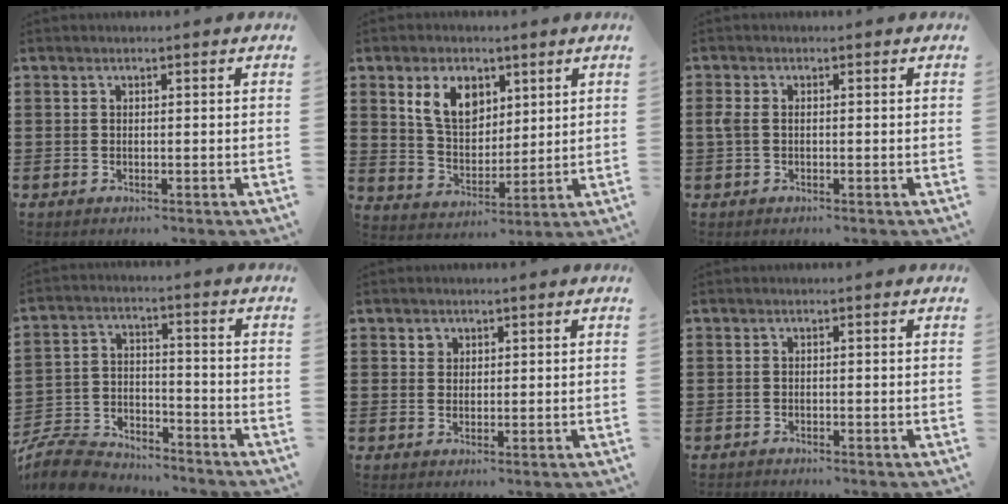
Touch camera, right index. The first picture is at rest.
{"total": 7.6, "force": [3.6, 5.0, 4.5], "torque": [-0.102, 0.014, 0.064]}
{"total": 1.7, "force": [0.1, 1.1, 1.3], "torque": [-0.043, 0.001, -0.004]}
{"total": 8.7, "force": [-8.3, 2.1, 1.5], "torque": [-0.046, 0.020, -0.168]}
{"total": 1.4, "force": [0.8, 1.1, 0.1], "torque": [-0.007, 0.004, 0.017]}
{"total": 0.6, "force": [-0.6, 0.0, -0.1], "torque": [0.000, -0.001, -0.014]}